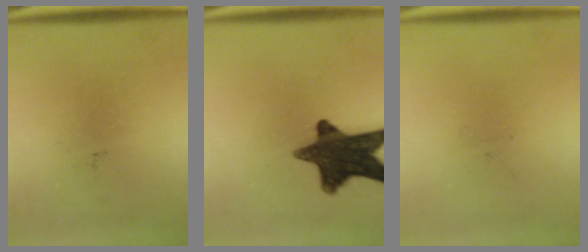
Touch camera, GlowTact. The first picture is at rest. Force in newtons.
{"total": 13.9}
{"total": 0.0}